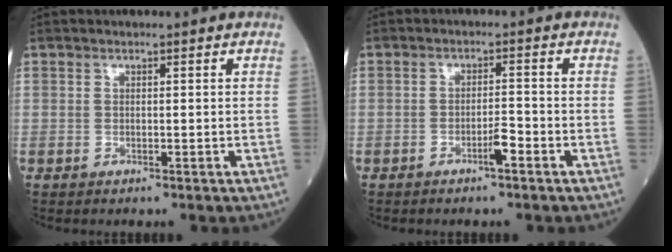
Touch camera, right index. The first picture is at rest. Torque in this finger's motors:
{"motor_torque": [0.30, -0.19, 0.20, 0.05]}